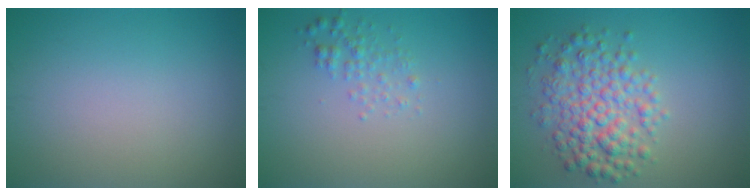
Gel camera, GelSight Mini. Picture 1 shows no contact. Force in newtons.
{"total": 1.5, "press": 1.5, "slide": 0.0}
{"total": 5.4, "press": 5.4, "slide": 0.1}